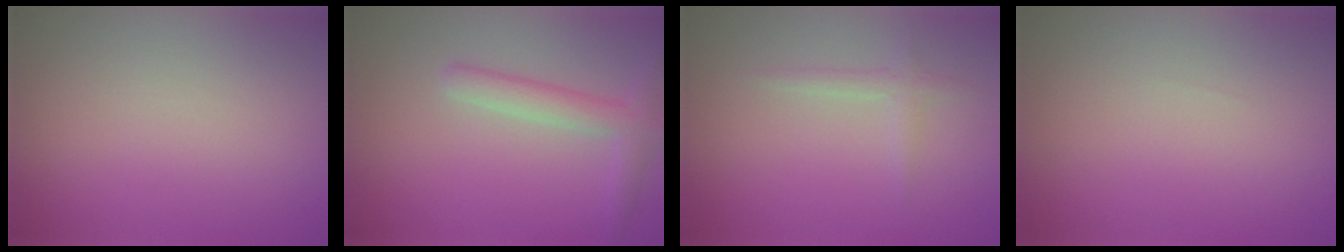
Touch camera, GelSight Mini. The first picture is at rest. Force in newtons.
{"total": 2.8, "press": 2.8, "slide": 0.1}
{"total": 1.3, "press": 1.3, "slide": 0.0}
{"total": 0.0}